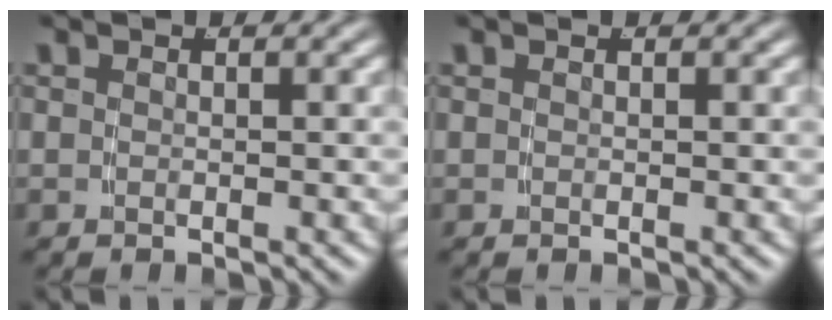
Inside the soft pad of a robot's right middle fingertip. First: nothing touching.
{"total": 0.0}